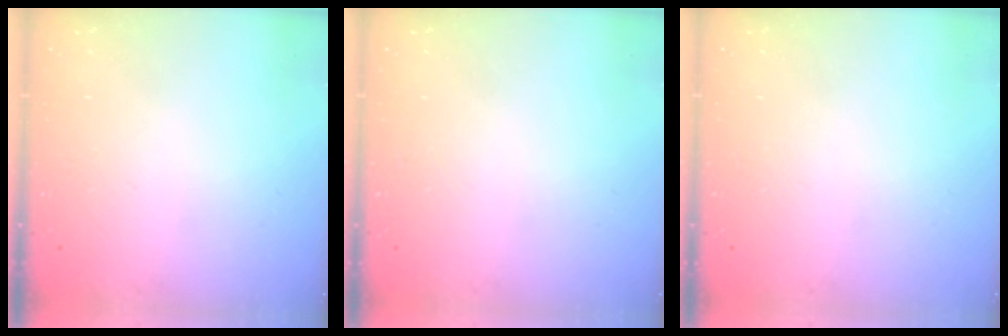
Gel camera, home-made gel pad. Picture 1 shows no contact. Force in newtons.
{"total": 0.0}
{"total": 0.0}